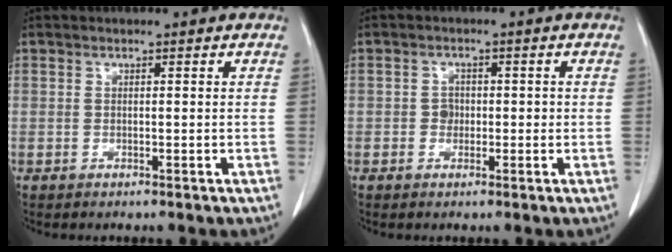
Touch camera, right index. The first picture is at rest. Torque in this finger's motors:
{"motor_torque": [0.13, -0.08, 0.00, 0.02]}